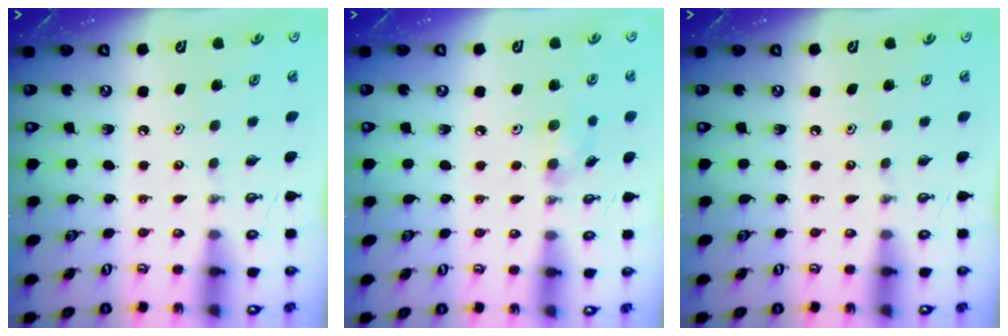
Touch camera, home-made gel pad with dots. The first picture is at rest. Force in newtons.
{"total": 6.4, "press": 6.2, "slide": 1.5}
{"total": 0.0}